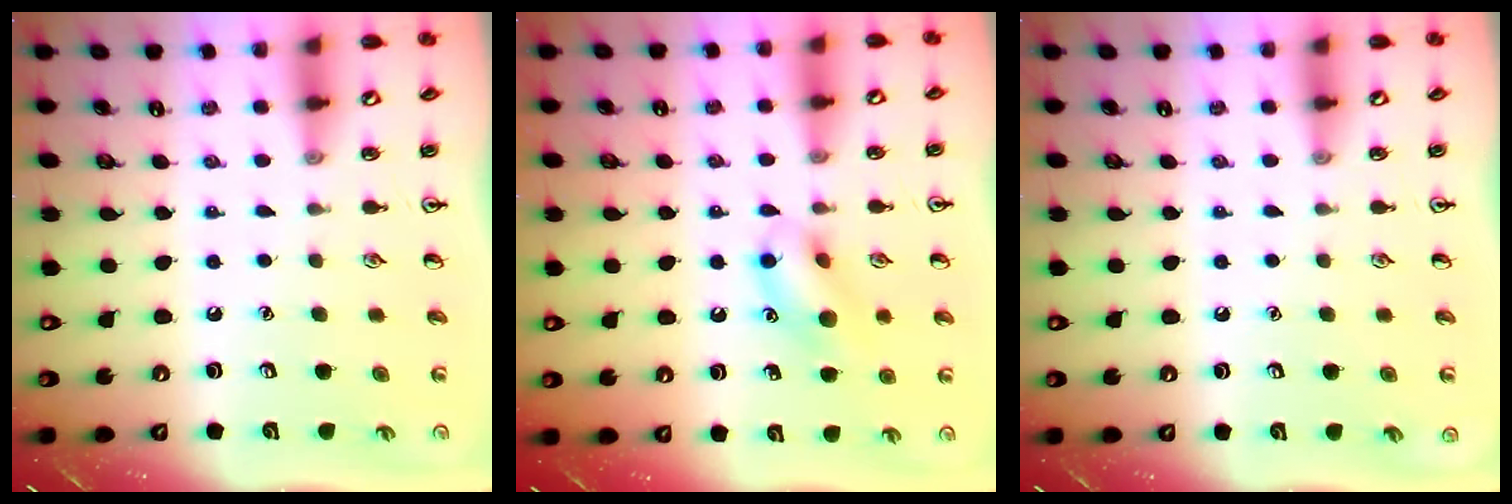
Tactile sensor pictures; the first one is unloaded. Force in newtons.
{"total": 11.8, "press": 11.7, "slide": 1.3}
{"total": 0.0}